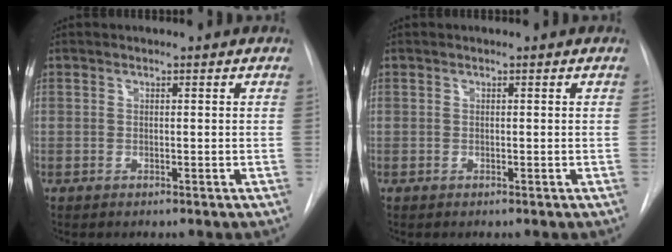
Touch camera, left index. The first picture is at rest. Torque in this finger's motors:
{"motor_torque": [0.15, 0.05, 0.02, -0.01]}